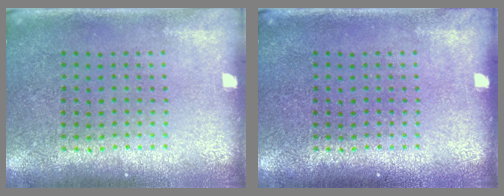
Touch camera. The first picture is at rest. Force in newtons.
{"total": 0.0}